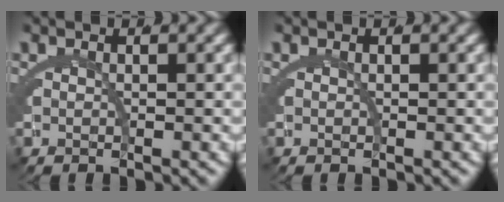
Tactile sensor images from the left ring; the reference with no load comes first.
{"total": 0.0}